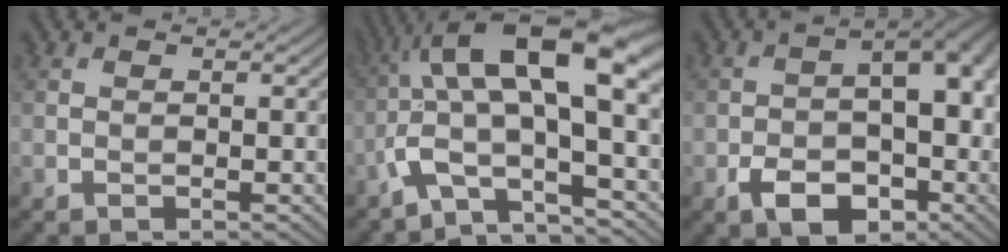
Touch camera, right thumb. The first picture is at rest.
{"total": 14.7, "force": [0.1, 4.3, 14.1], "torque": [-0.242, 0.027, -0.004]}
{"total": 11.1, "force": [-3.5, 6.8, 8.0], "torque": [-0.106, -0.015, -0.054]}